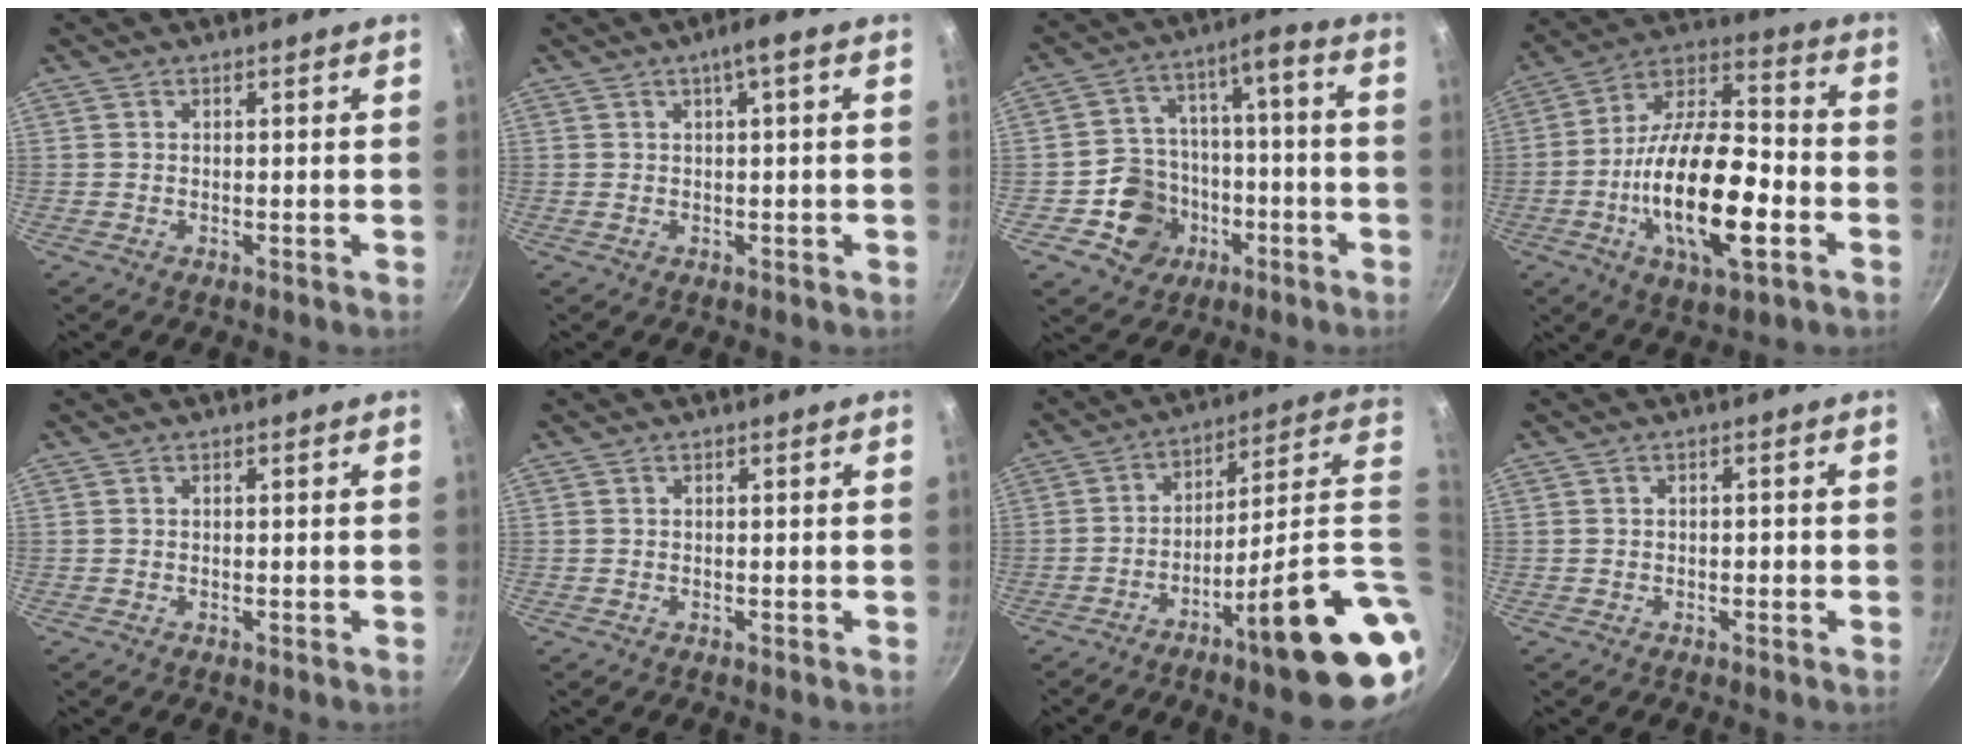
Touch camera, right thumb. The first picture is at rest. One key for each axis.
{"total": 3.2, "fx": 0.8, "fy": 0.4, "fz": 3.0, "tx": -0.052, "ty": 0.013, "tz": 0.018}
{"total": 13.0, "fx": -5.0, "fy": 10.8, "fz": 5.3, "tx": -0.057, "ty": 0.055, "tz": -0.069}
{"total": 22.4, "fx": -5.9, "fy": 9.7, "fz": 19.3, "tx": -0.328, "ty": 0.036, "tz": -0.109}
{"total": 0.0}
{"total": 0.0}
{"total": 21.4, "fx": -6.0, "fy": 3.3, "fz": 20.3, "tx": -0.254, "ty": 0.028, "tz": -0.088}
{"total": 1.1, "fx": -0.3, "fy": 0.7, "fz": 0.8, "tx": -0.011, "ty": 0.007, "tz": -0.005}